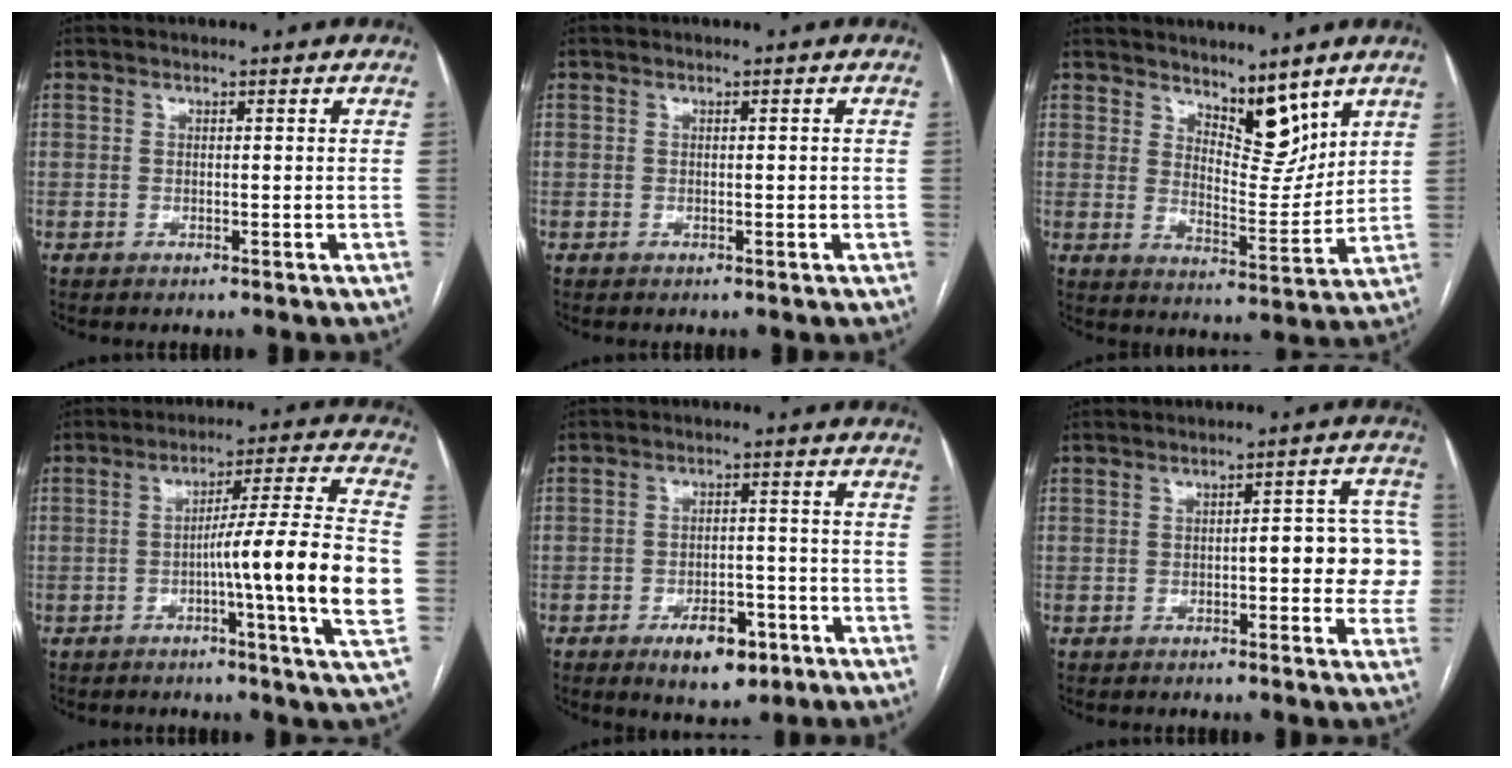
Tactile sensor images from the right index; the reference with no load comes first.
{"total": 0.5, "force": [0.0, 0.1, 0.5], "torque": [-0.009, 0.000, 0.002]}
{"total": 7.6, "force": [5.7, 2.8, 4.3], "torque": [-0.063, -0.012, 0.101]}
{"total": 15.6, "force": [-2.8, -1.3, 15.2], "torque": [-0.229, 0.001, -0.050]}
{"total": 7.4, "force": [-4.1, 3.4, 5.1], "torque": [-0.073, 0.001, -0.057]}
{"total": 9.5, "force": [-0.6, 3.0, 9.0], "torque": [-0.089, 0.028, -0.010]}